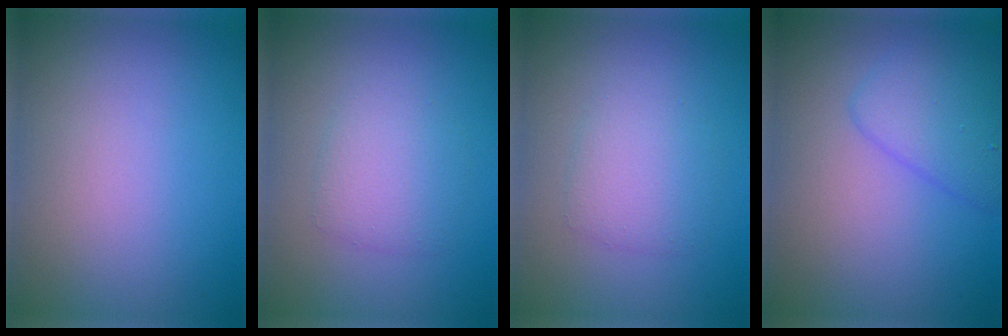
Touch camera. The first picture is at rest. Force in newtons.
{"total": 2.7, "press": 2.7, "slide": 0.1}
{"total": 2.7, "press": 2.7, "slide": 0.1}
{"total": 3.4, "press": 3.4, "slide": 0.1}